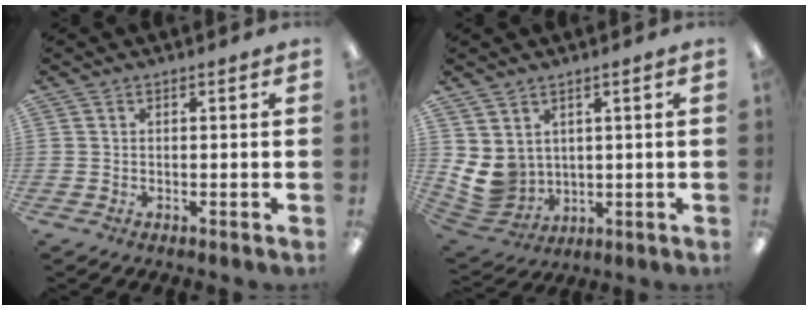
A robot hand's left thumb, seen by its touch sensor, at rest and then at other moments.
{"total": 7.4, "force": [2.5, 6.3, 2.8], "torque": [-0.102, -0.023, 0.054]}